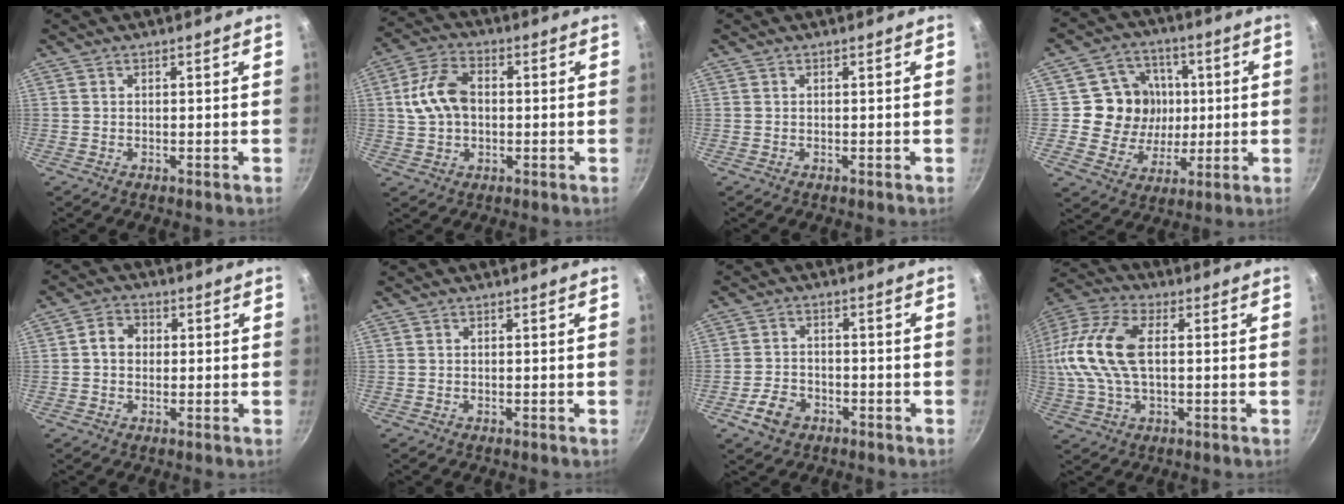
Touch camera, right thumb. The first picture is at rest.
{"total": 9.8, "force": [0.6, 6.7, 7.1], "torque": [-0.127, 0.021, 0.004]}
{"total": 0.0}
{"total": 13.0, "force": [1.5, 12.1, 4.6], "torque": [-0.037, 0.002, 0.023]}
{"total": 4.5, "force": [0.3, 3.8, 2.4], "torque": [-0.022, 0.012, -0.002]}
{"total": 0.0}
{"total": 5.9, "force": [-3.0, 4.1, 3.0], "torque": [-0.047, 0.023, -0.055]}
{"total": 16.1, "force": [1.2, 8.7, 13.5], "torque": [-0.279, 0.021, 0.006]}